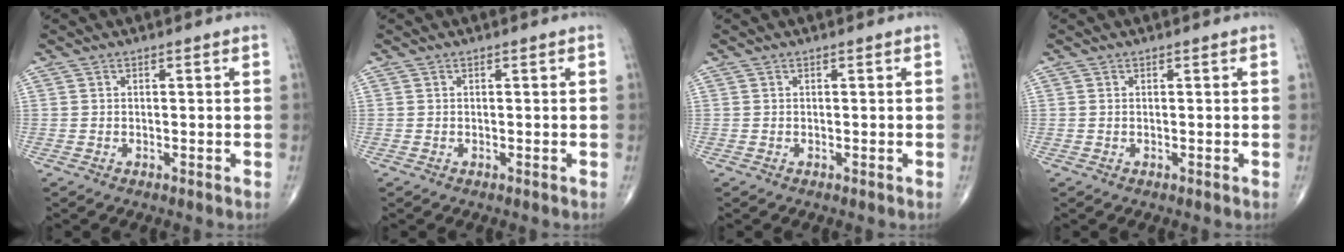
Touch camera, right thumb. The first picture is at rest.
{"total": 0.0}
{"total": 0.0}
{"total": 0.0}